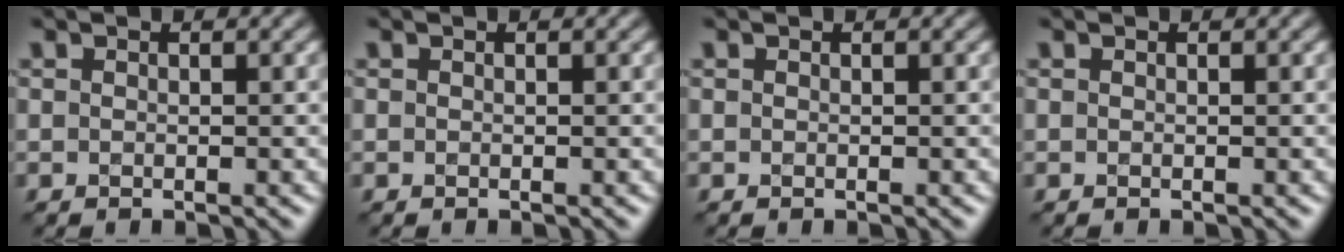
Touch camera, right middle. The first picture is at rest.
{"total": 0.0}
{"total": 0.0}
{"total": 0.0}